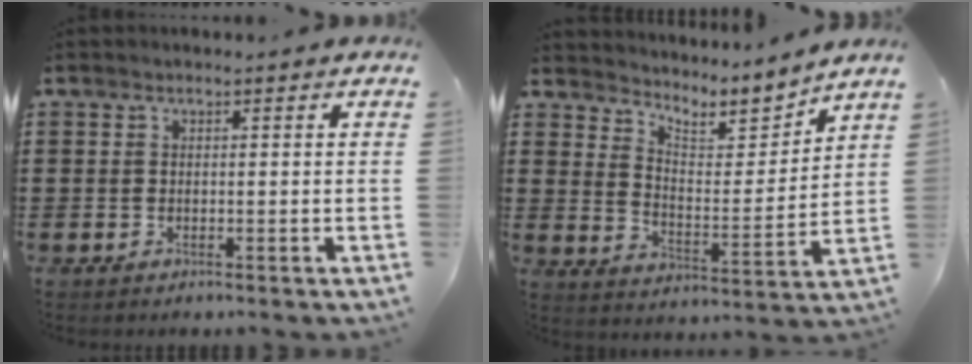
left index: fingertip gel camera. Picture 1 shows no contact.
{"total": 5.2, "force": [4.9, 1.0, 1.3], "torque": [-0.039, -0.050, 0.078]}